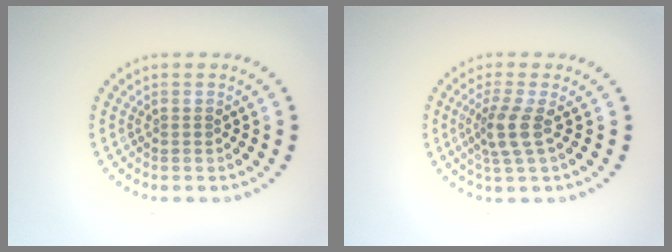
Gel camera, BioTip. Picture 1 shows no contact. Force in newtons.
{"total": 2.7, "press": 2.0, "slide": 1.8}